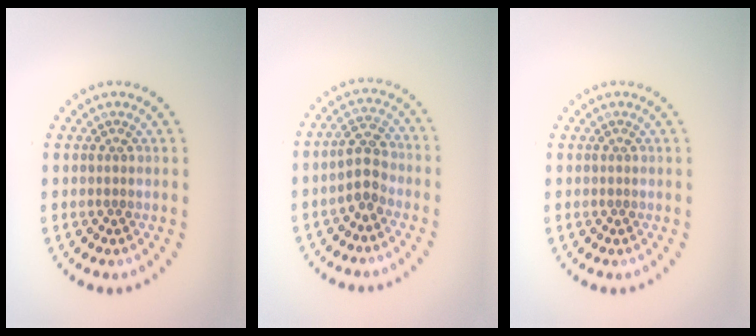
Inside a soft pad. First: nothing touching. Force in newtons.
{"total": 2.7, "press": 2.5, "slide": 1.0}
{"total": 0.0}